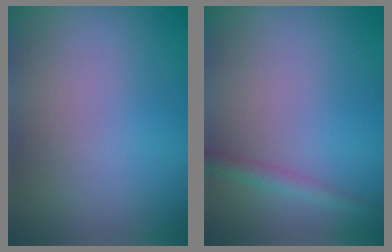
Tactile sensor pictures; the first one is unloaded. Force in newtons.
{"total": 1.8, "press": 1.8, "slide": 0.1}